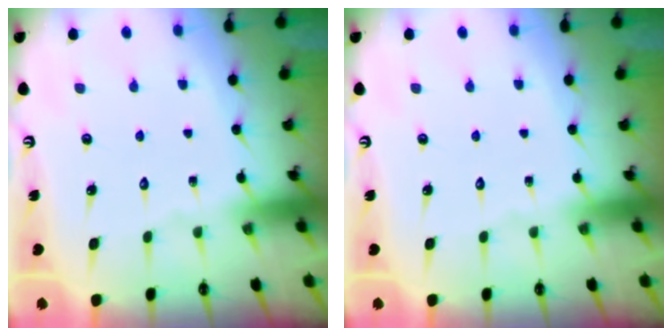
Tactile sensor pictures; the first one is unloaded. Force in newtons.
{"total": 0.0}